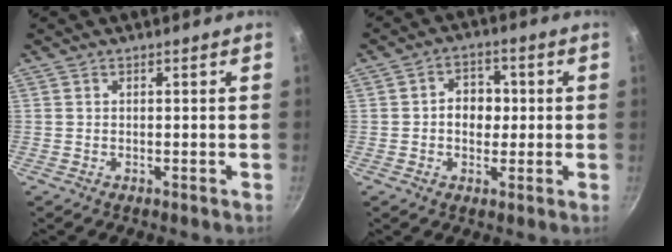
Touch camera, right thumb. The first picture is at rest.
{"total": 6.3, "force": [0.1, 5.0, 3.9], "torque": [-0.023, 0.009, -0.005]}